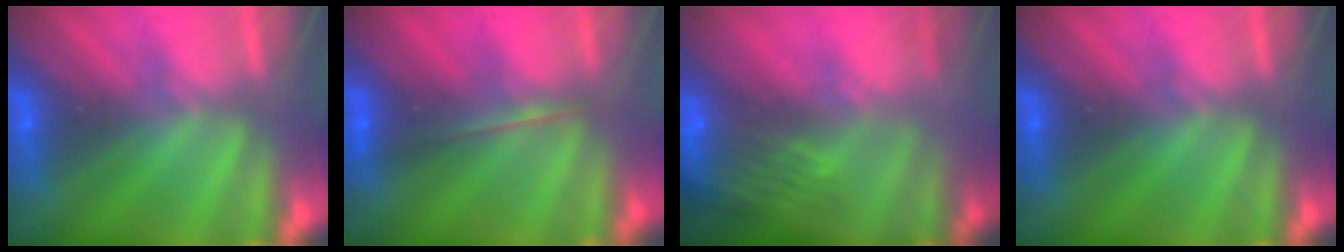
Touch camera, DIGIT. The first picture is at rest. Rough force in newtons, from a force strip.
{"total": 1.8}
{"total": 6.1}
{"total": 0.0}